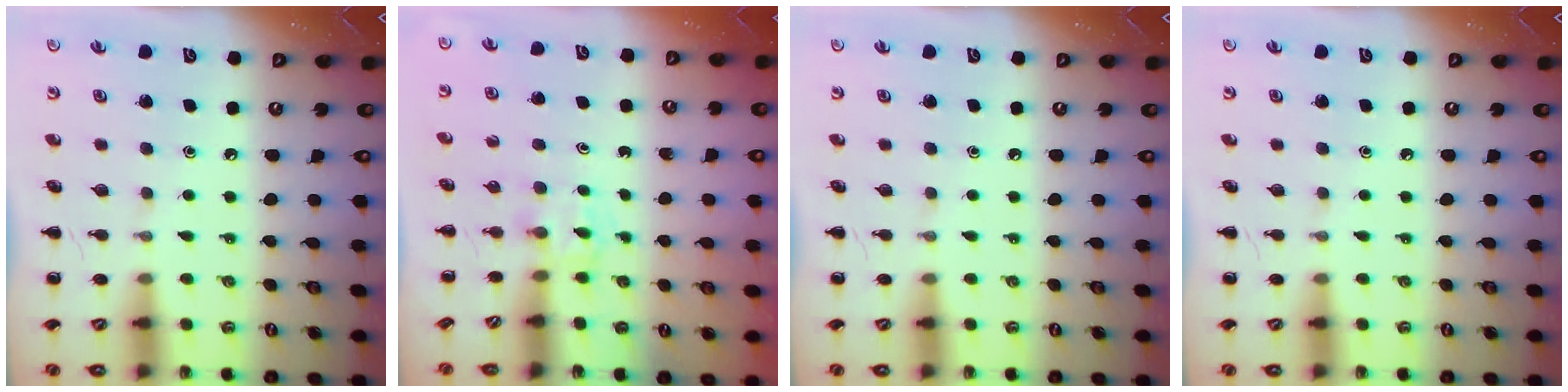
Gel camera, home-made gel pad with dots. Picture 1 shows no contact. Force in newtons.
{"total": 2.3, "press": 2.1, "slide": 0.9}
{"total": 0.0}
{"total": 0.0}